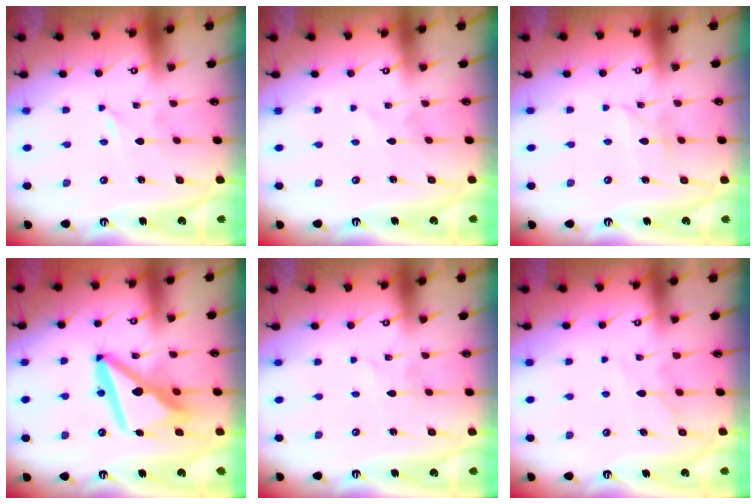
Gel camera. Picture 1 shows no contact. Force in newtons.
{"total": 1.0, "press": 1.0, "slide": 0.1}
{"total": 3.3, "press": 3.3, "slide": 0.1}
{"total": 14.1, "press": 14.0, "slide": 1.6}
{"total": 1.6, "press": 1.6, "slide": 0.1}
{"total": 7.4, "press": 7.3, "slide": 0.9}